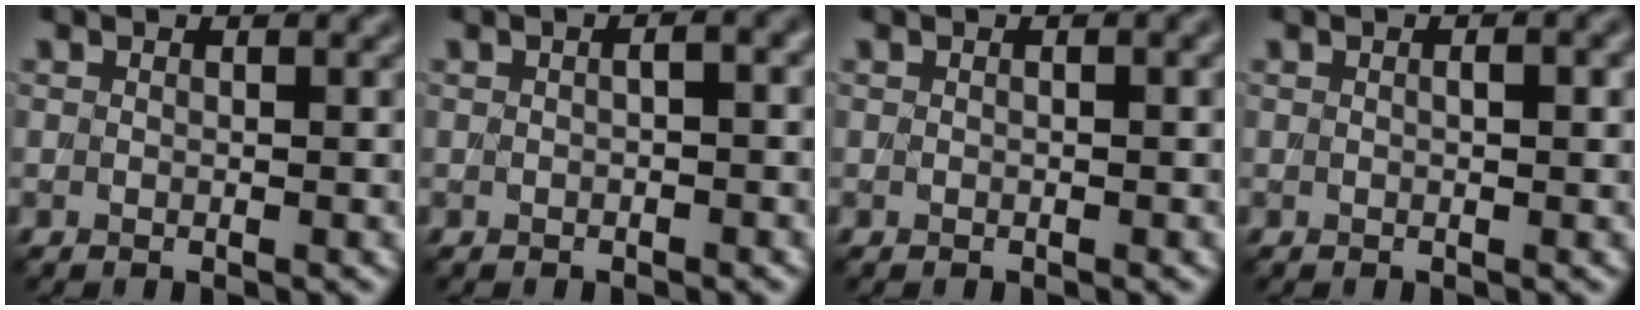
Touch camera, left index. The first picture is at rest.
{"total": 2.1, "force": [0.2, 0.7, 1.9], "torque": [-0.017, 0.007, 0.001]}
{"total": 1.0, "force": [0.1, 0.4, 0.9], "torque": [-0.010, 0.000, 0.000]}
{"total": 2.0, "force": [0.5, 0.7, 1.8], "torque": [-0.014, 0.002, 0.001]}